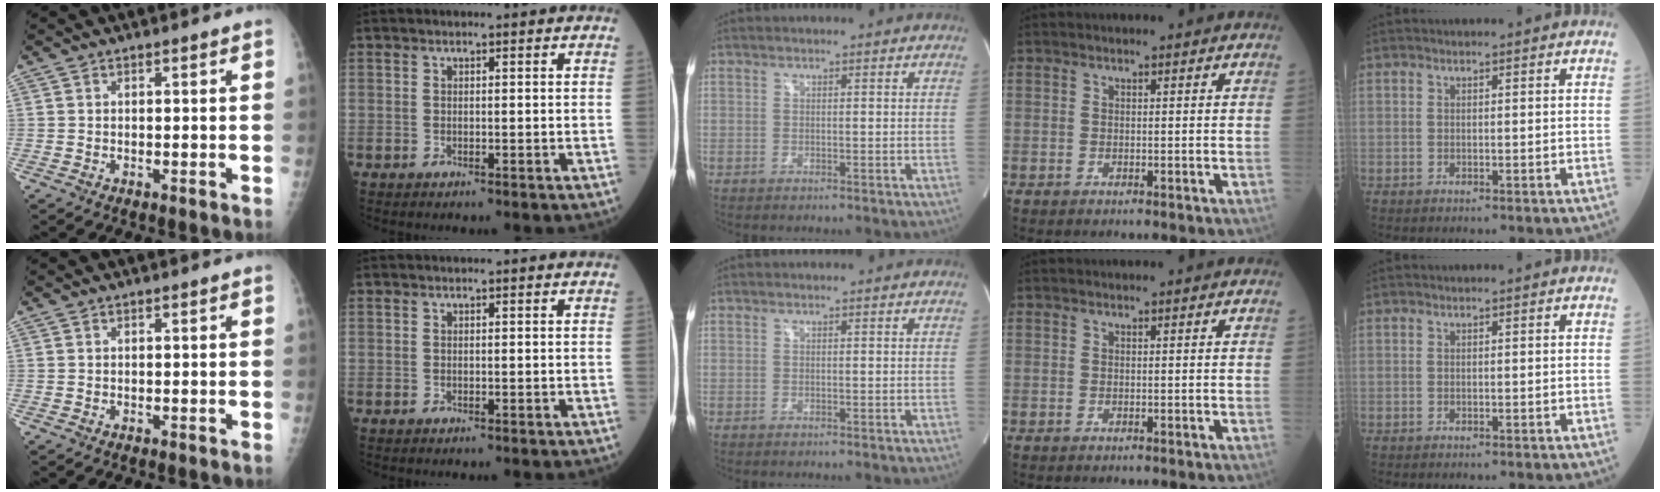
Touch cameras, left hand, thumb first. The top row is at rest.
{}